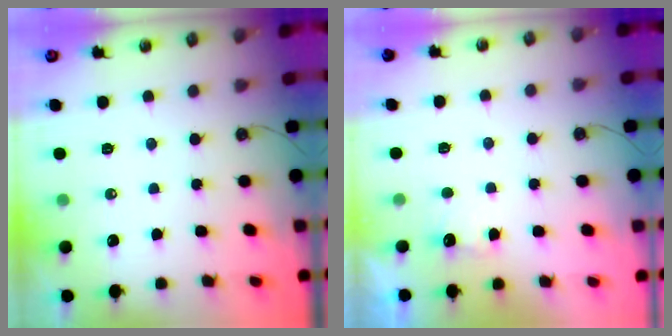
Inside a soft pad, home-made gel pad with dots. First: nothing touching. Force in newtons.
{"total": 2.6, "press": 2.5, "slide": 0.8}